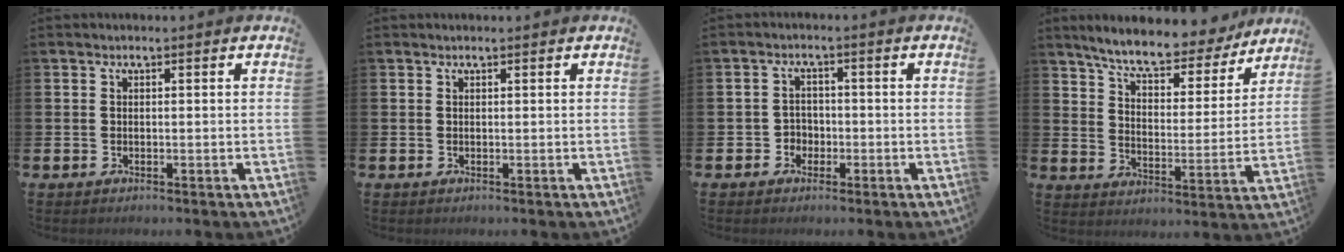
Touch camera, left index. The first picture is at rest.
{"total": 0.0}
{"total": 2.3, "force": [-1.2, 2.0, 0.3], "torque": [-0.019, 0.009, -0.028]}
{"total": 8.1, "force": [7.5, 1.6, 2.7], "torque": [-0.082, -0.049, 0.128]}